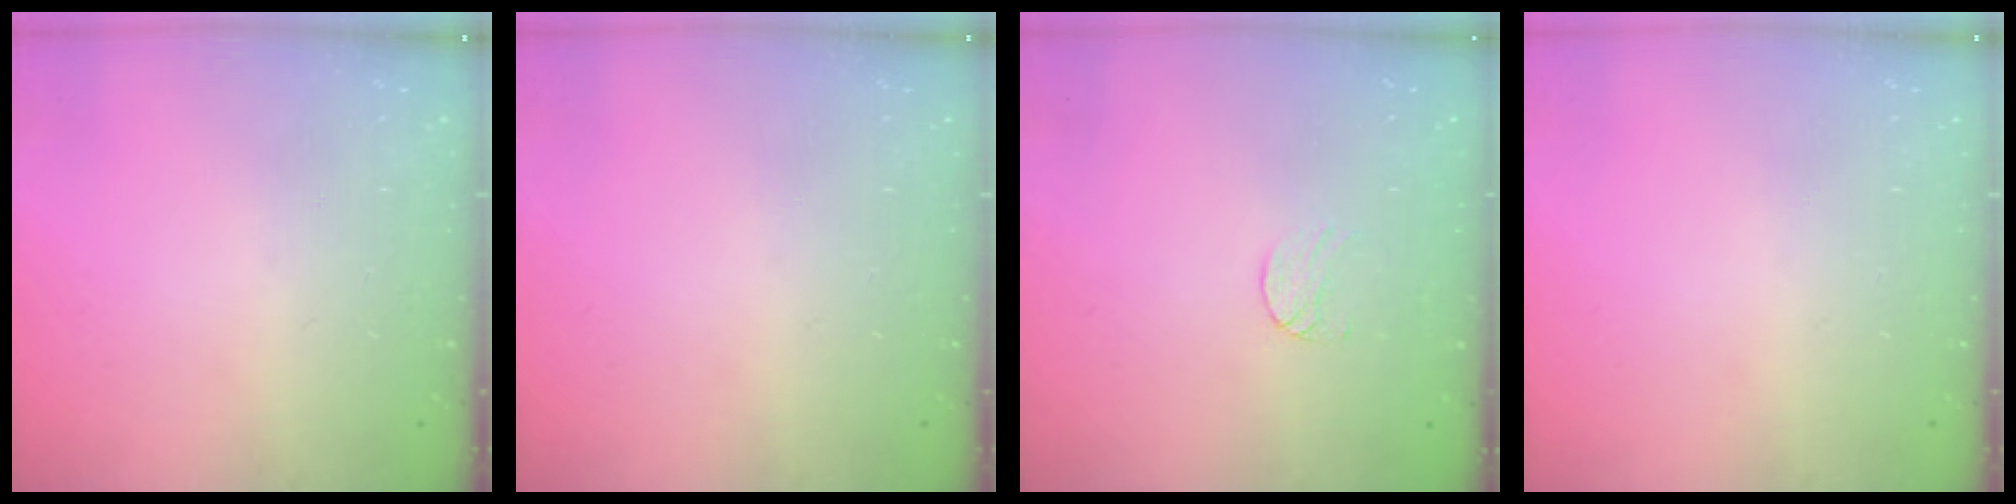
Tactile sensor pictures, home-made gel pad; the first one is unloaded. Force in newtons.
{"total": 0.0}
{"total": 5.7, "press": 5.7, "slide": 0.4}
{"total": 0.0}